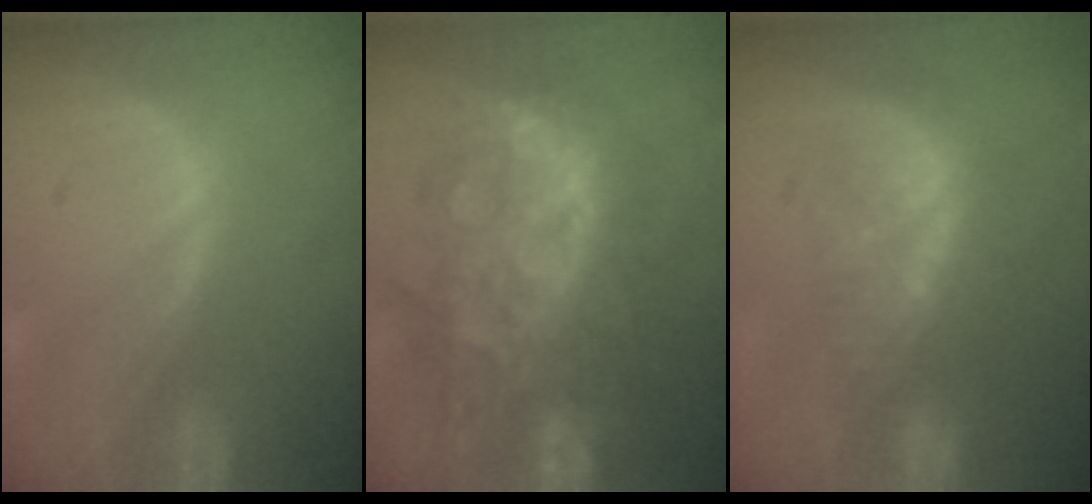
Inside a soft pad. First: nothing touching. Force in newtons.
{"total": 12.4, "press": 12.3, "slide": 1.2}
{"total": 7.8, "press": 7.0, "slide": 3.3}